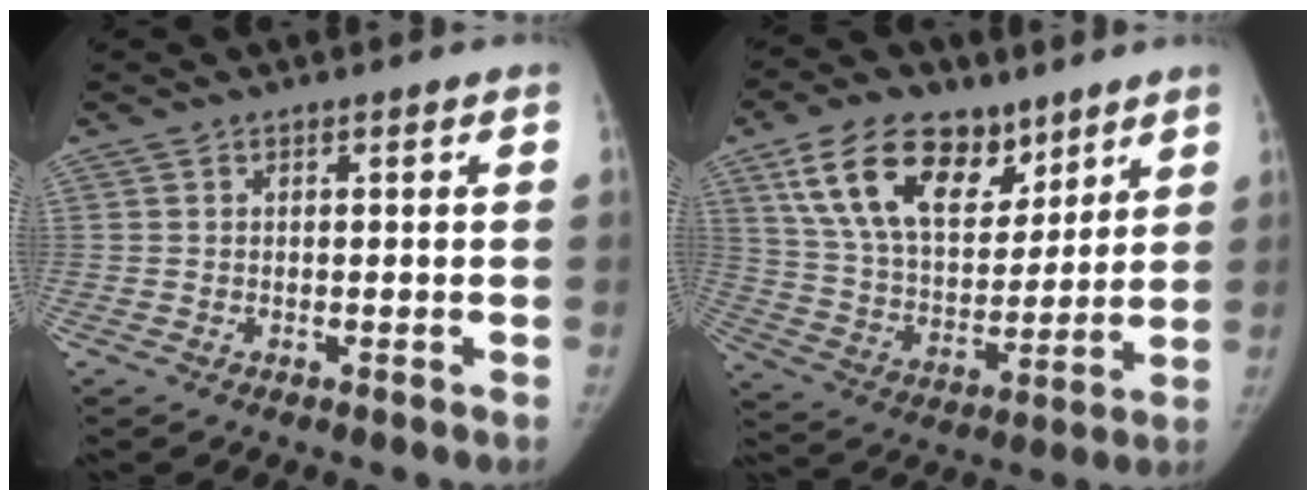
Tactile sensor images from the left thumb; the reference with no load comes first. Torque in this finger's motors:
{"motor_torque": [1.89, 1.35, 1.45, -1.33, 0.53]}